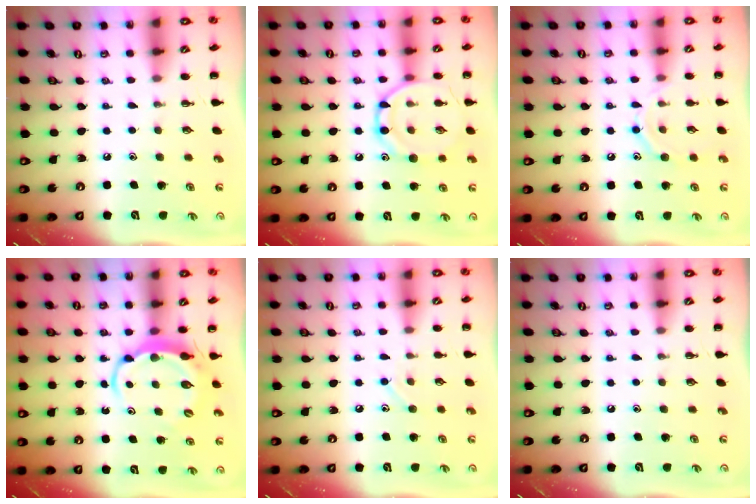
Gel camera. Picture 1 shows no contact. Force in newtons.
{"total": 12.9, "press": 12.9, "slide": 0.7}
{"total": 9.8, "press": 9.7, "slide": 1.3}
{"total": 6.3, "press": 6.2, "slide": 1.0}
{"total": 7.4, "press": 7.1, "slide": 2.1}
{"total": 0.0}